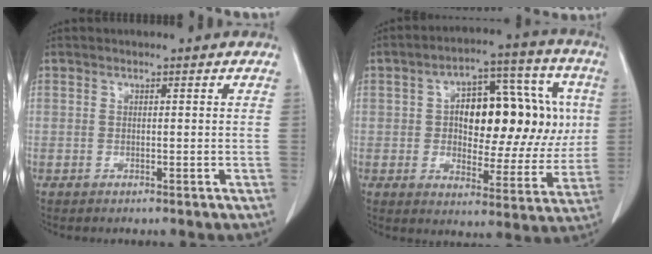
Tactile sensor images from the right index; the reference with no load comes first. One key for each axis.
{"total": 18.8, "fx": 2.5, "fy": 8.9, "fz": 16.4, "tx": -0.233, "ty": 0.041, "tz": 0.043}